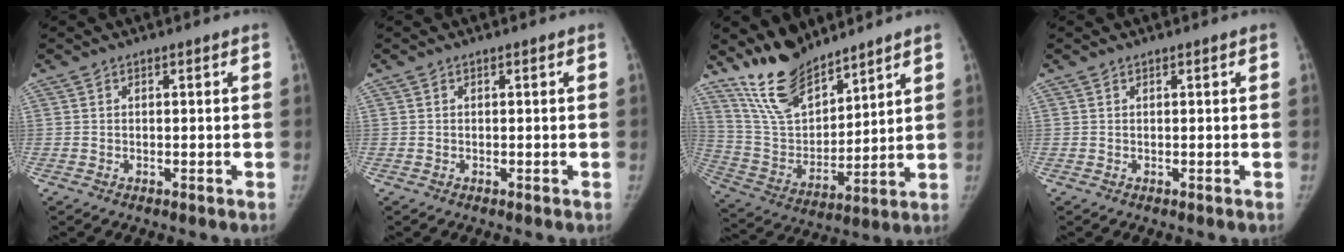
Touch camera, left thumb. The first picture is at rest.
{"total": 0.0}
{"total": 14.4, "force": [12.1, 5.5, 5.8], "torque": [-0.078, -0.068, 0.242]}
{"total": 0.0}